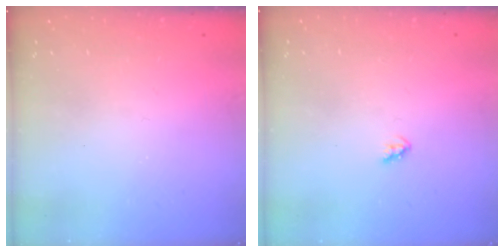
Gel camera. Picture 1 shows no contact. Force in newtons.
{"total": 2.7, "press": 2.7, "slide": 0.3}